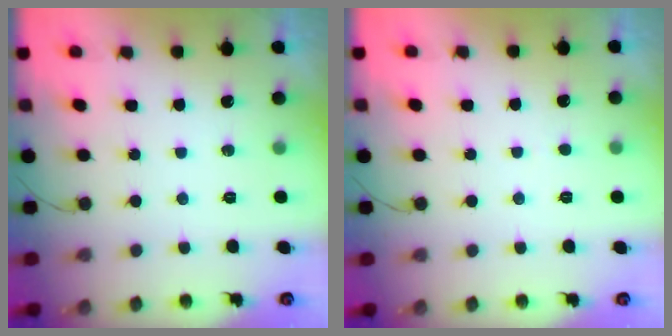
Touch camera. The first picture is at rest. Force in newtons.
{"total": 0.5, "press": 0.5, "slide": 0.1}